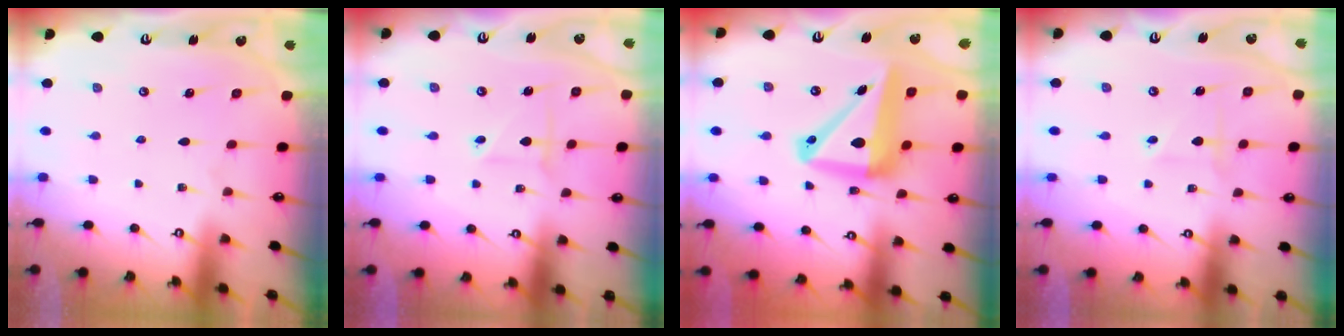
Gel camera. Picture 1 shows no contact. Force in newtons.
{"total": 2.4, "press": 2.4, "slide": 0.2}
{"total": 14.5, "press": 14.2, "slide": 2.7}
{"total": 2.3, "press": 2.3, "slide": 0.4}